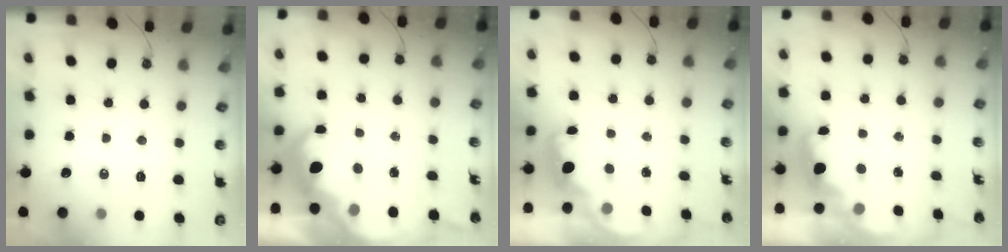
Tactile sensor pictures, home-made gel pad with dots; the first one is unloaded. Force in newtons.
{"total": 10.5, "press": 10.5, "slide": 0.5}
{"total": 2.2, "press": 2.2, "slide": 0.6}
{"total": 2.5, "press": 2.5, "slide": 0.5}